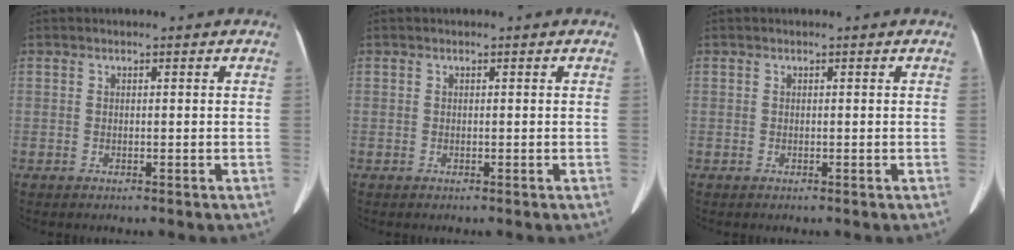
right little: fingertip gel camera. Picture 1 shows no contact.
{"total": 0.0}
{"total": 0.0}